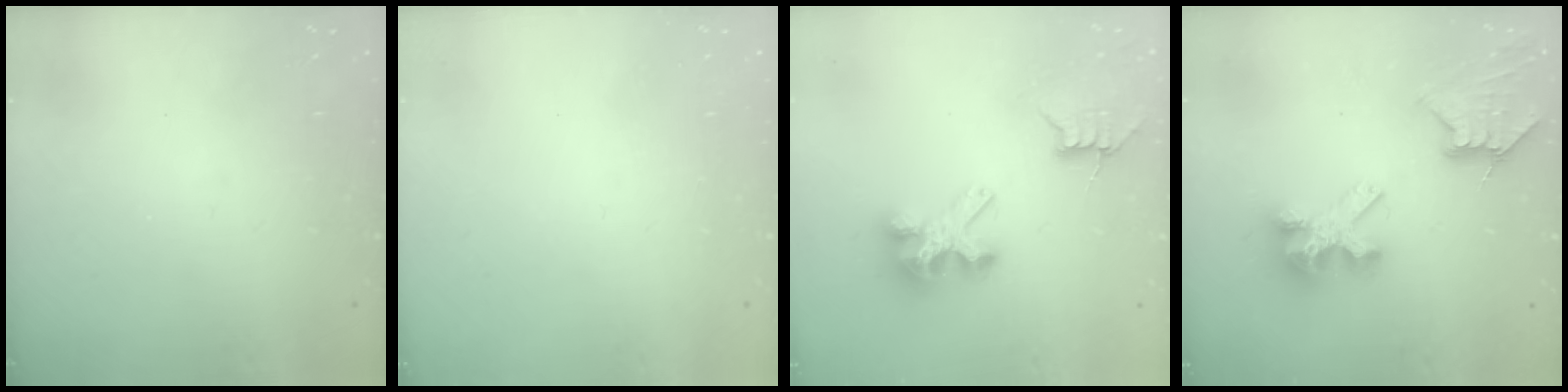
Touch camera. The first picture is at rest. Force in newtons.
{"total": 0.0}
{"total": 7.2, "press": 7.1, "slide": 0.6}
{"total": 10.3, "press": 10.2, "slide": 1.1}